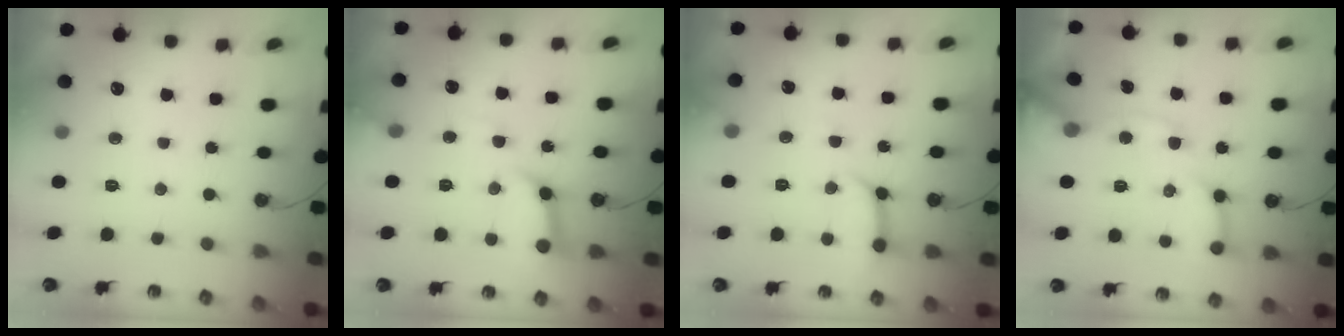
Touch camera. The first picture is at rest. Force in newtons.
{"total": 12.7, "press": 12.6, "slide": 1.5}
{"total": 11.0, "press": 11.0, "slide": 1.2}
{"total": 15.6, "press": 15.5, "slide": 2.2}